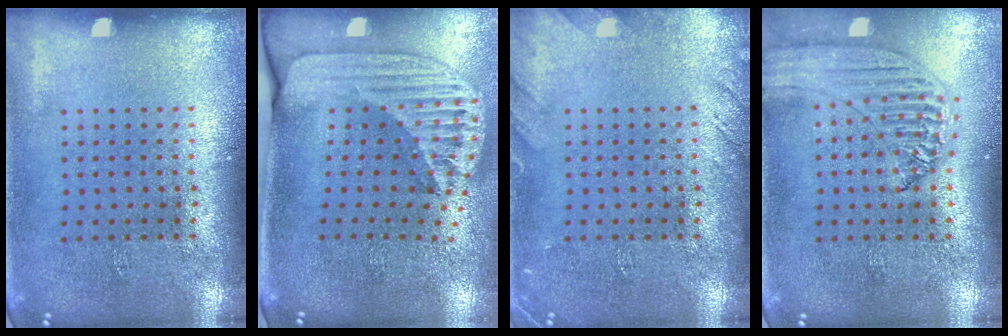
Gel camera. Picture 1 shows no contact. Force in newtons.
{"total": 2.6, "press": 1.8, "slide": 1.8}
{"total": 1.6, "press": 1.6, "slide": 0.2}
{"total": 1.3, "press": 1.2, "slide": 0.2}